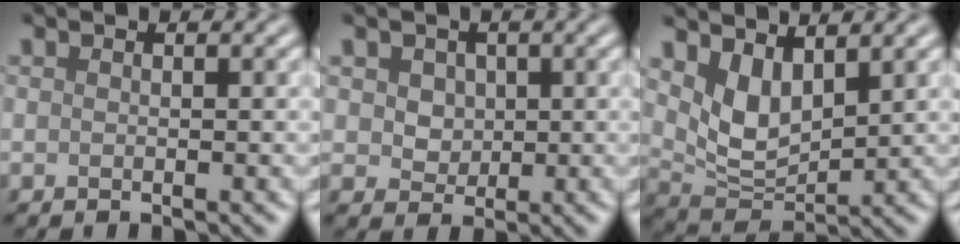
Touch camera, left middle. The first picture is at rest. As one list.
[{"total": 3.3, "force": [1.3, 2.6, 1.6], "torque": [-0.037, 0.007, 0.022]}, {"total": 4.6, "force": [2.2, 2.5, 3.2], "torque": [-0.071, -0.012, 0.047]}]